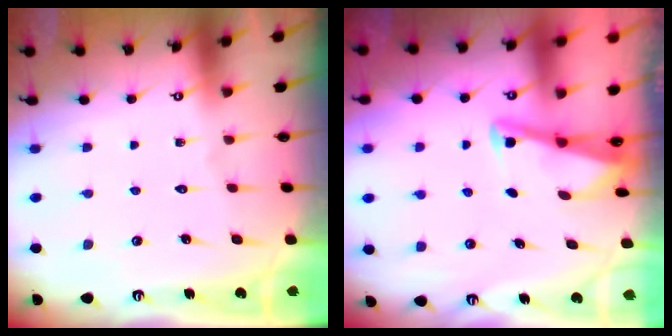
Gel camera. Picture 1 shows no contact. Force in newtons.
{"total": 2.8, "press": 2.8, "slide": 0.4}